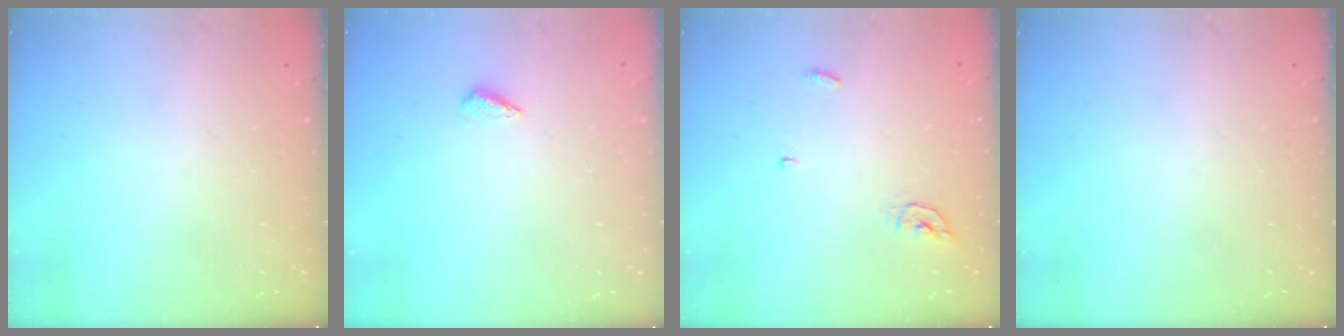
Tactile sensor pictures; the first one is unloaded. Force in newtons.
{"total": 2.3, "press": 2.2, "slide": 0.8}
{"total": 4.3, "press": 4.3, "slide": 0.3}
{"total": 0.0}